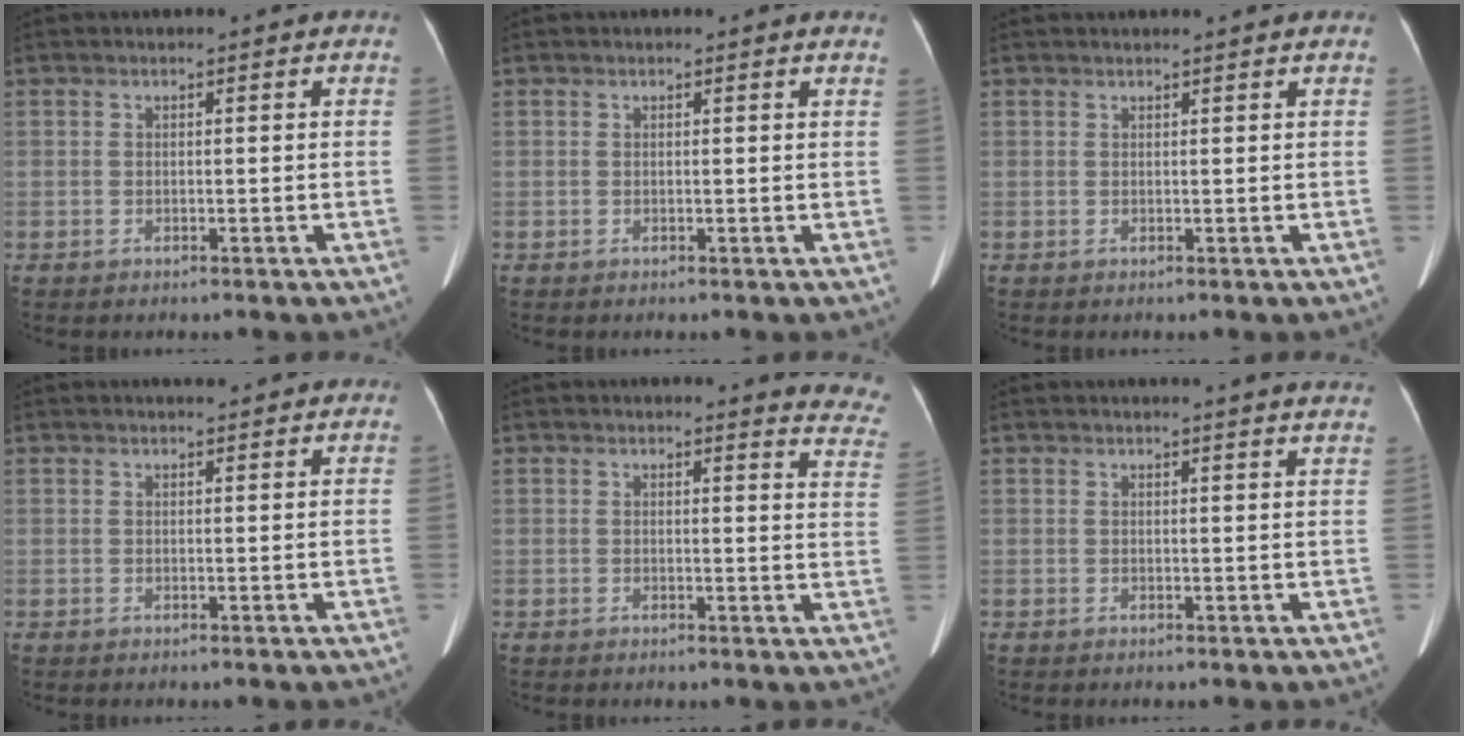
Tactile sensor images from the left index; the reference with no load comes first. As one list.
[{"total": 0.6, "force": [0.6, 0.0, 0.2], "torque": [-0.012, -0.004, 0.005]}, {"total": 1.9, "force": [1.7, -0.4, 0.6], "torque": [-0.016, 0.011, 0.028]}, {"total": 2.6, "force": [2.3, 0.6, 1.1], "torque": [-0.015, 0.015, 0.032]}, {"total": 7.8, "force": [7.7, 0.8, 1.0], "torque": [0.018, -0.068, 0.045]}, {"total": 7.0, "force": [6.5, -0.6, 2.5], "torque": [-0.027, -0.004, 0.052]}]